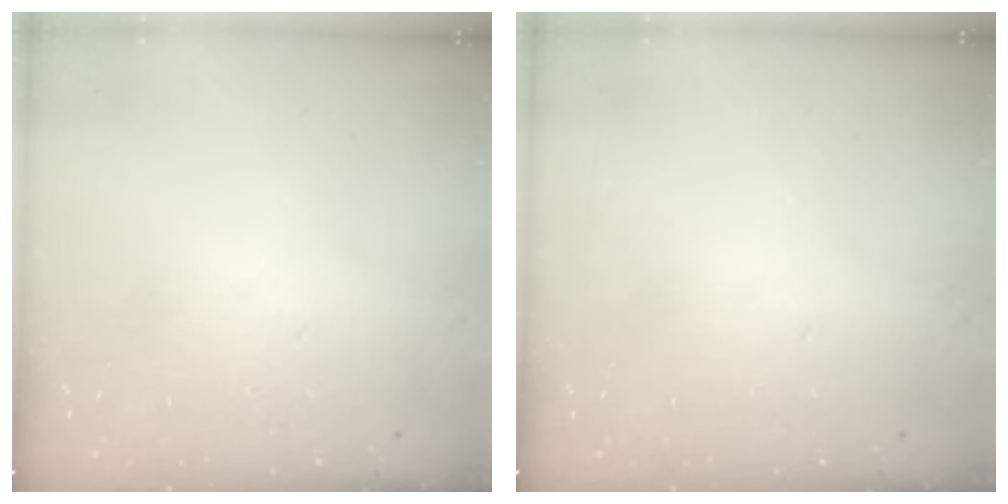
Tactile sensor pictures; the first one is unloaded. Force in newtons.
{"total": 0.0}